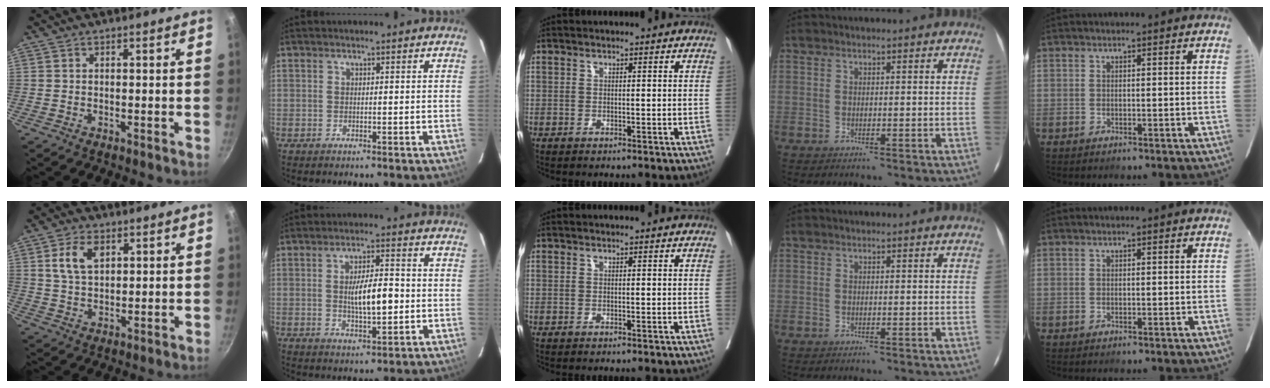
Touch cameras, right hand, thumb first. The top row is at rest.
{"thumb": {"total": 6.8, "force": [2.5, 4.1, 4.8], "torque": [-0.087, -0.006, 0.050]}, "index": {"total": 7.5, "force": [-0.4, 1.9, 7.2], "torque": [-0.127, 0.003, -0.003]}}